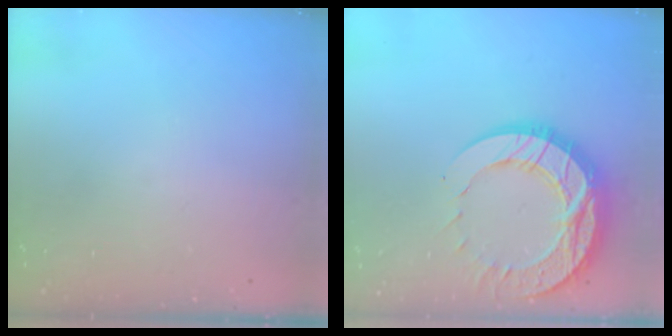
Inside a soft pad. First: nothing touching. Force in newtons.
{"total": 19.4, "press": 19.4, "slide": 1.8}